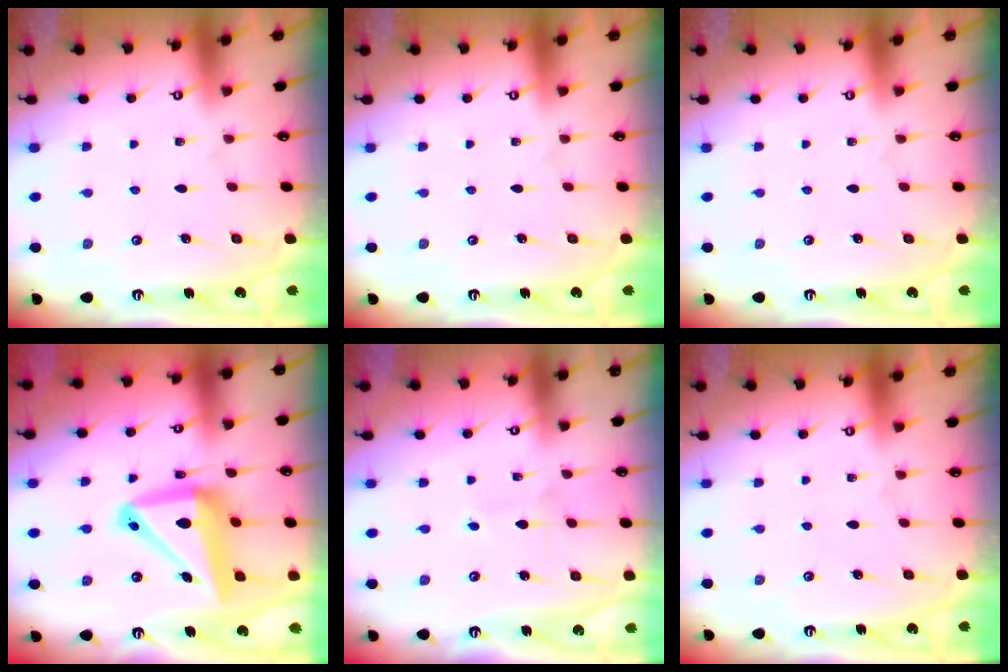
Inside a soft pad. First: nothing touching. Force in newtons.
{"total": 0.0}
{"total": 0.0}
{"total": 15.9, "press": 15.8, "slide": 2.3}
{"total": 2.0, "press": 2.0, "slide": 0.2}
{"total": 0.0}